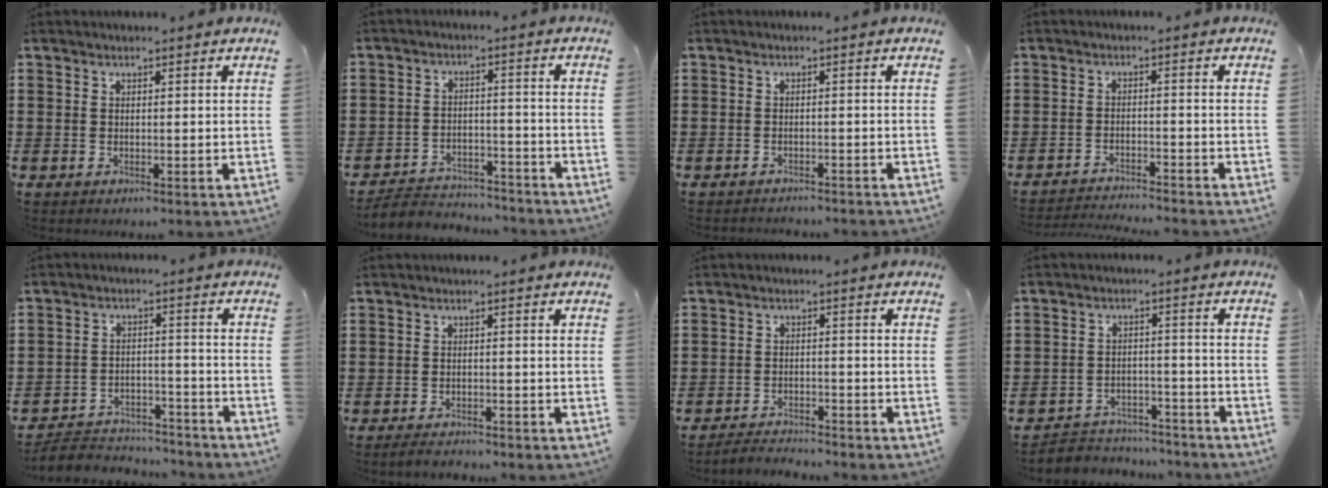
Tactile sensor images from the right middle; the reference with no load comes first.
{"total": 4.8, "force": [-4.7, 1.2, 0.1], "torque": [-0.010, 0.009, -0.098]}
{"total": 1.4, "force": [-1.4, 0.2, -0.2], "torque": [-0.001, 0.001, -0.031]}
{"total": 2.7, "force": [-2.7, -0.2, 0.1], "torque": [-0.007, -0.003, -0.056]}
{"total": 5.2, "force": [-5.1, 1.2, 0.3], "torque": [-0.012, 0.010, -0.105]}
{"total": 1.8, "force": [-1.8, 0.2, 0.2], "torque": [-0.009, -0.002, -0.036]}
{"total": 3.2, "force": [-3.2, 0.3, -0.3], "torque": [-0.004, -0.002, -0.069]}
{"total": 4.2, "force": [-4.0, 1.3, -0.3], "torque": [-0.002, 0.008, -0.085]}